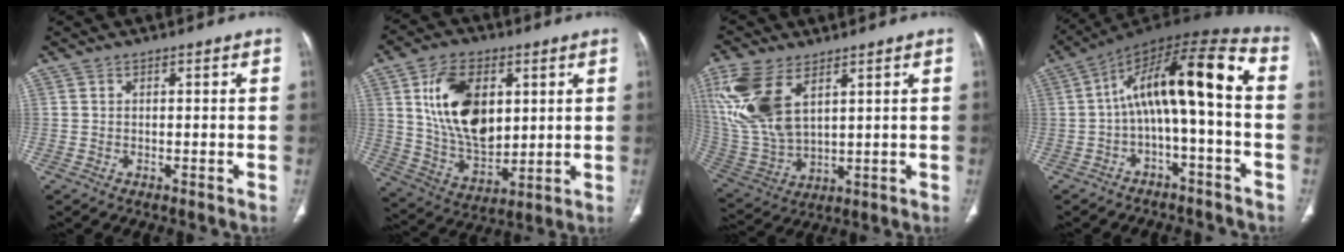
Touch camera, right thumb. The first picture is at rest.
{"total": 17.5, "force": [4.6, 10.7, 13.0], "torque": [-0.200, -0.023, 0.095]}
{"total": 16.2, "force": [7.0, 8.4, 11.9], "torque": [-0.265, -0.018, 0.154]}
{"total": 15.7, "force": [-1.0, 4.7, 14.9], "torque": [-0.245, 0.078, -0.022]}